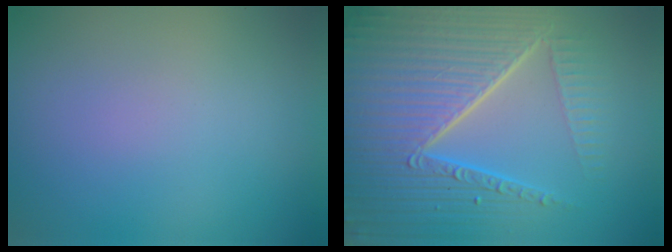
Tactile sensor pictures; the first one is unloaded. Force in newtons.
{"total": 10.5, "press": 6.7, "slide": 8.1}